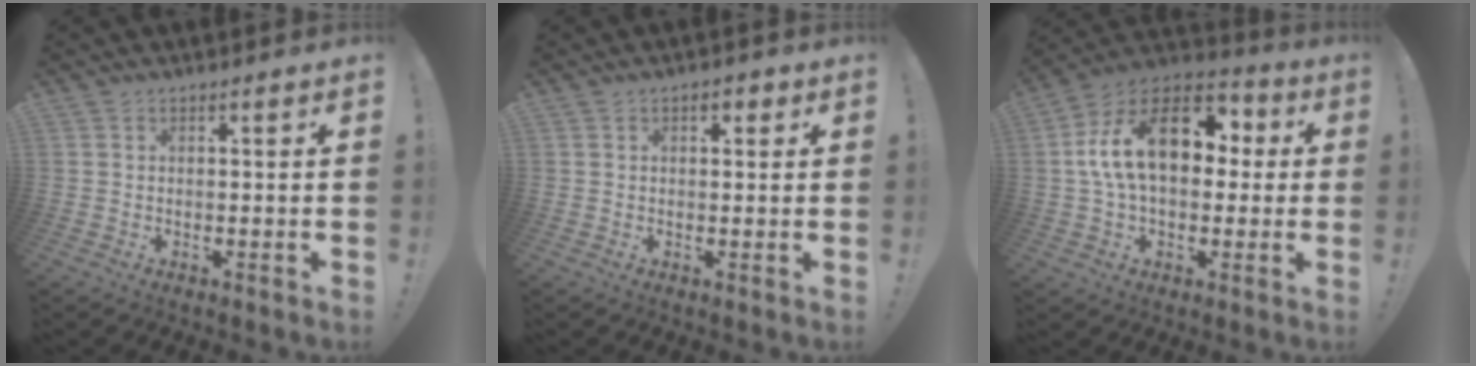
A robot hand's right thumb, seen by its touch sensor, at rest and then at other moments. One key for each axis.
{"total": 2.1, "fx": 0.7, "fy": 1.4, "fz": 1.5, "tx": -0.021, "ty": 0.003, "tz": 0.009}
{"total": 20.4, "fx": 3.6, "fy": 12.5, "fz": 15.7, "tx": -0.262, "ty": 0.008, "tz": 0.063}